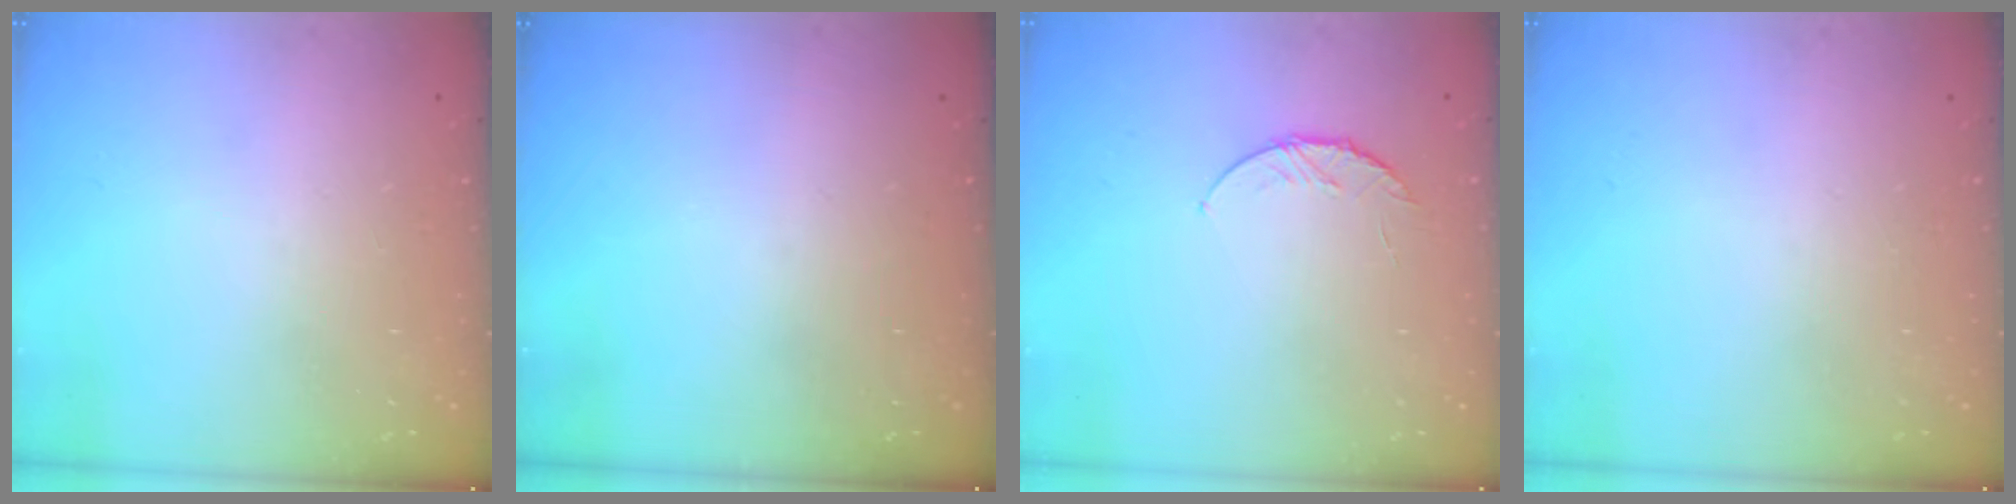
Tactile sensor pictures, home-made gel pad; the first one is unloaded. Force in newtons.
{"total": 0.0}
{"total": 5.7, "press": 5.7, "slide": 0.7}
{"total": 0.0}